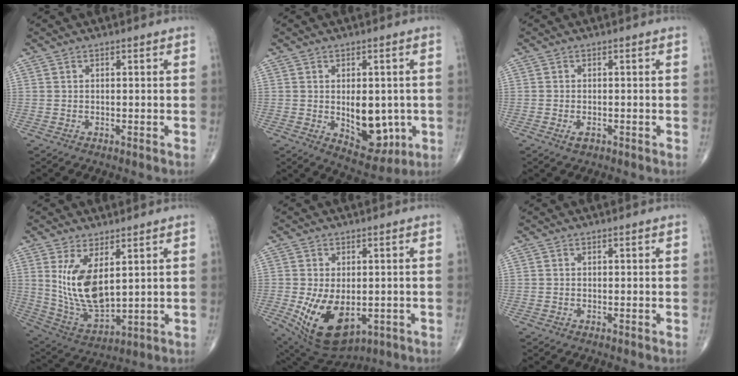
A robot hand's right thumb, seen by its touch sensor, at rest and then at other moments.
{"total": 10.4, "force": [-1.3, 6.2, 8.2], "torque": [-0.075, -0.009, -0.001]}
{"total": 1.6, "force": [-0.7, 0.8, 1.1], "torque": [-0.019, 0.001, -0.013]}
{"total": 12.5, "force": [3.4, 5.9, 10.5], "torque": [-0.194, -0.027, 0.087]}
{"total": 13.6, "force": [-3.2, 8.1, 10.5], "torque": [-0.176, -0.010, -0.027]}
{"total": 0.0}